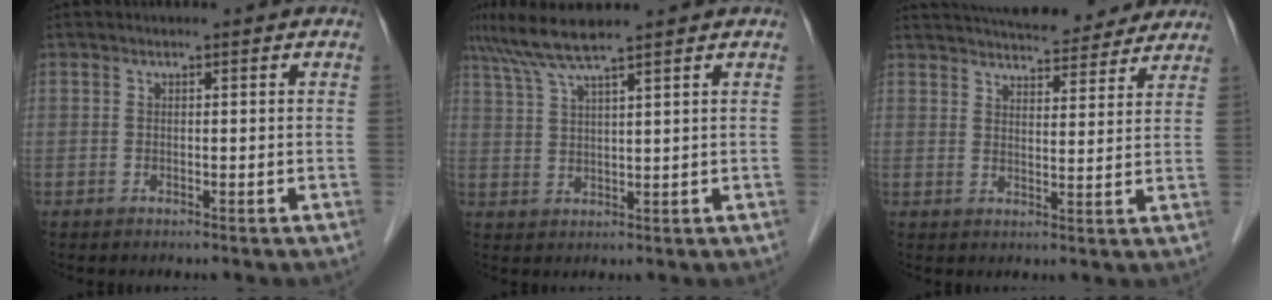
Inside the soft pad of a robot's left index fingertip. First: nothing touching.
{"total": 6.9, "force": [5.6, -0.8, 3.9], "torque": [-0.080, 0.021, 0.106]}
{"total": 20.8, "force": [18.9, 4.9, 7.1], "torque": [-0.114, 0.026, 0.250]}